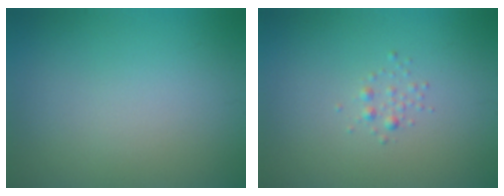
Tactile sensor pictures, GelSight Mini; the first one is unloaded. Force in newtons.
{"total": 0.8, "press": 0.8, "slide": 0.0}